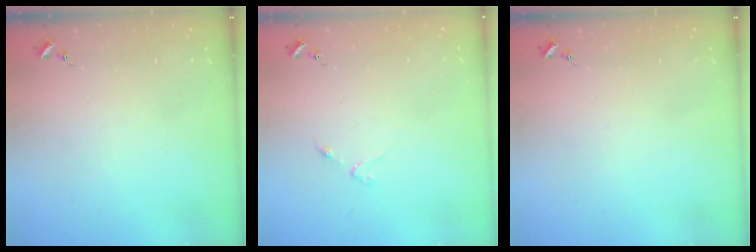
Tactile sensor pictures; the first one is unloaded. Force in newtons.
{"total": 2.5, "press": 2.4, "slide": 0.4}
{"total": 0.0}